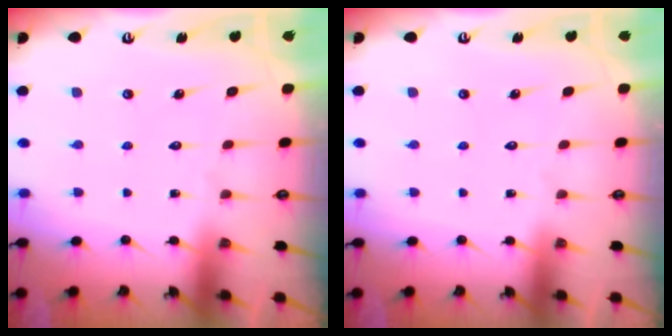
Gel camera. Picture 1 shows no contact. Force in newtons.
{"total": 0.0}